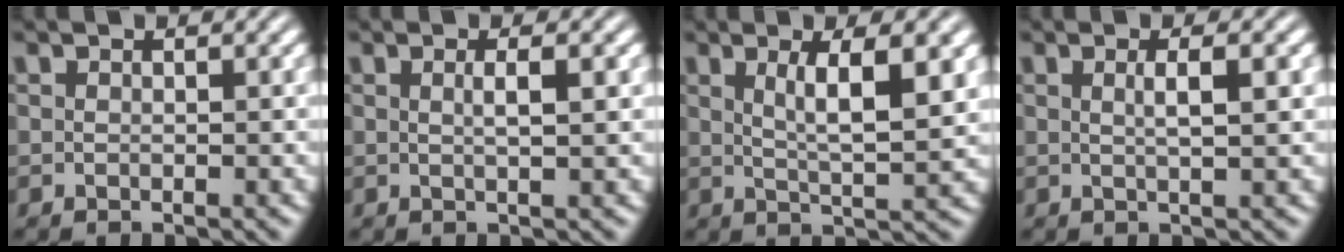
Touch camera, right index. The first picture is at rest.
{"total": 1.8, "force": [0.2, -1.0, 1.4], "torque": [-0.014, -0.001, 0.007]}
{"total": 4.1, "force": [1.2, -0.8, 3.9], "torque": [-0.049, -0.006, 0.030]}
{"total": 2.1, "force": [0.4, -1.1, 1.8], "torque": [-0.019, 0.000, 0.010]}